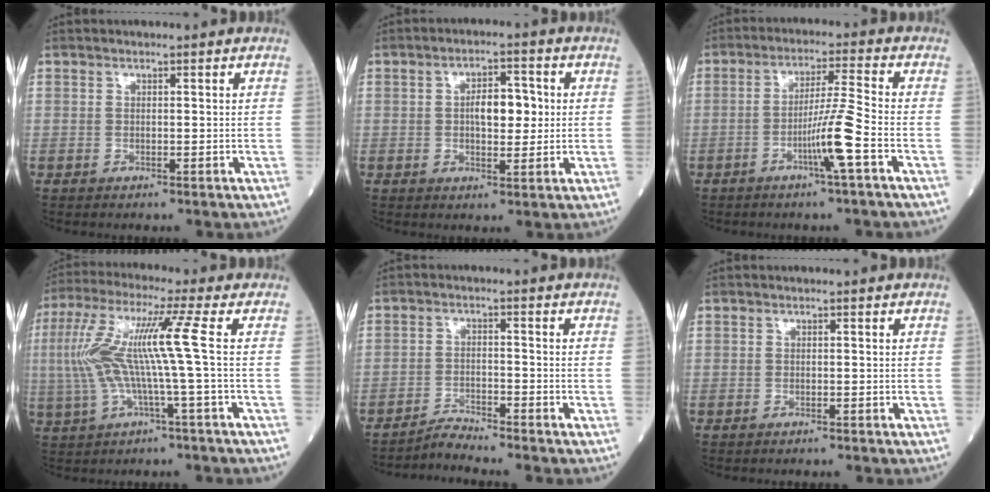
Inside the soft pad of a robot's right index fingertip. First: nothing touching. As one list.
[{"total": 5.6, "force": [0.5, 2.5, 5.0], "torque": [-0.080, 0.010, 0.008]}, {"total": 6.9, "force": [-2.7, -1.3, 6.2], "torque": [-0.117, -0.001, -0.048]}, {"total": 10.9, "force": [0.1, -1.0, 10.8], "torque": [-0.230, 0.026, 0.003]}, {"total": 3.4, "force": [-3.2, -1.0, -0.4], "torque": [0.005, -0.018, -0.059]}, {"total": 1.0, "force": [-1.0, 0.1, 0.2], "torque": [-0.006, -0.001, -0.013]}]